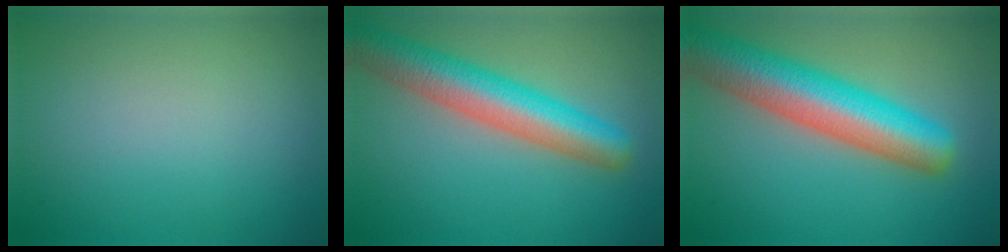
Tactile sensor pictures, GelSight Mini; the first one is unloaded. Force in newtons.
{"total": 7.4, "press": 7.4, "slide": 0.4}
{"total": 9.5, "press": 9.5, "slide": 0.5}